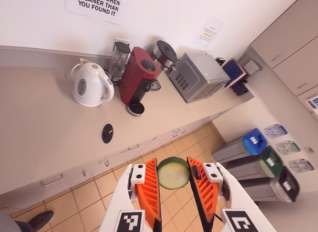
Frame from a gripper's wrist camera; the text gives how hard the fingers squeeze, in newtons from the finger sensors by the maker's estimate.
{"total": 9.6, "left": 9.6, "right": 9.6}